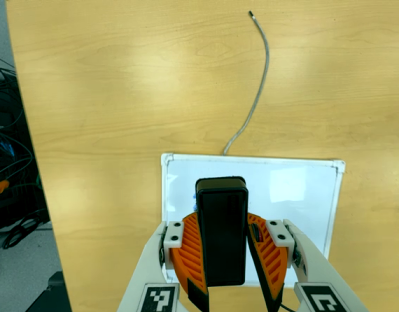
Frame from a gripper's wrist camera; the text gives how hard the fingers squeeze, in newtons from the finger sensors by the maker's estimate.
{"total": 7.4, "left": 8.0, "right": 6.9}